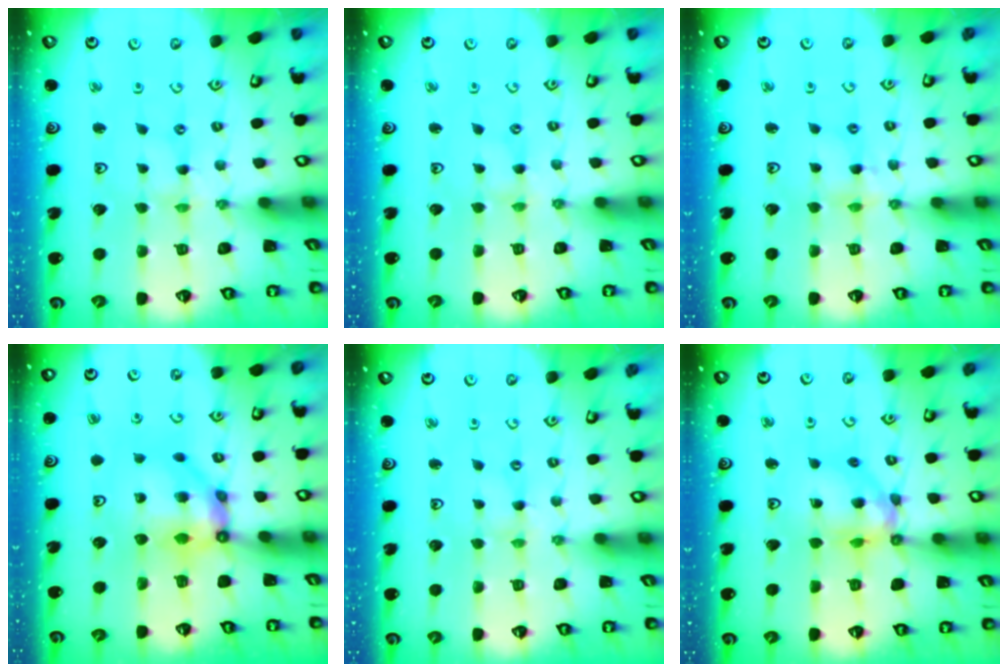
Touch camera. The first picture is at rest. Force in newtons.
{"total": 0.0}
{"total": 5.0, "press": 5.0, "slide": 0.4}
{"total": 8.9, "press": 8.9, "slide": 0.6}
{"total": 0.6, "press": 0.6, "slide": 0.2}
{"total": 11.8, "press": 11.7, "slide": 1.4}